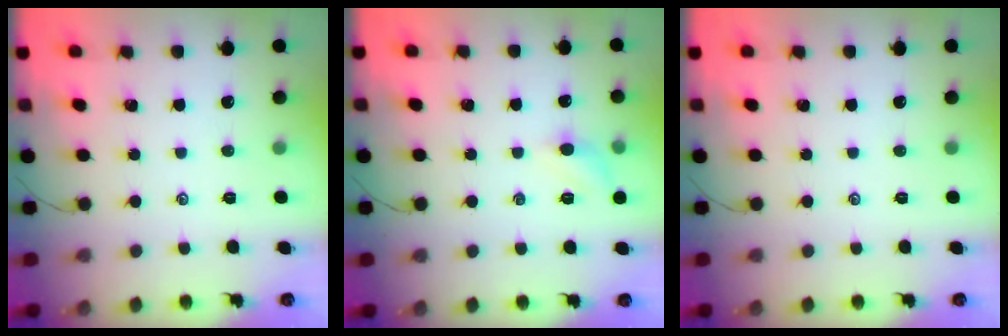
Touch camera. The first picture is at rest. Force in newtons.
{"total": 5.7, "press": 5.5, "slide": 1.5}
{"total": 0.0}